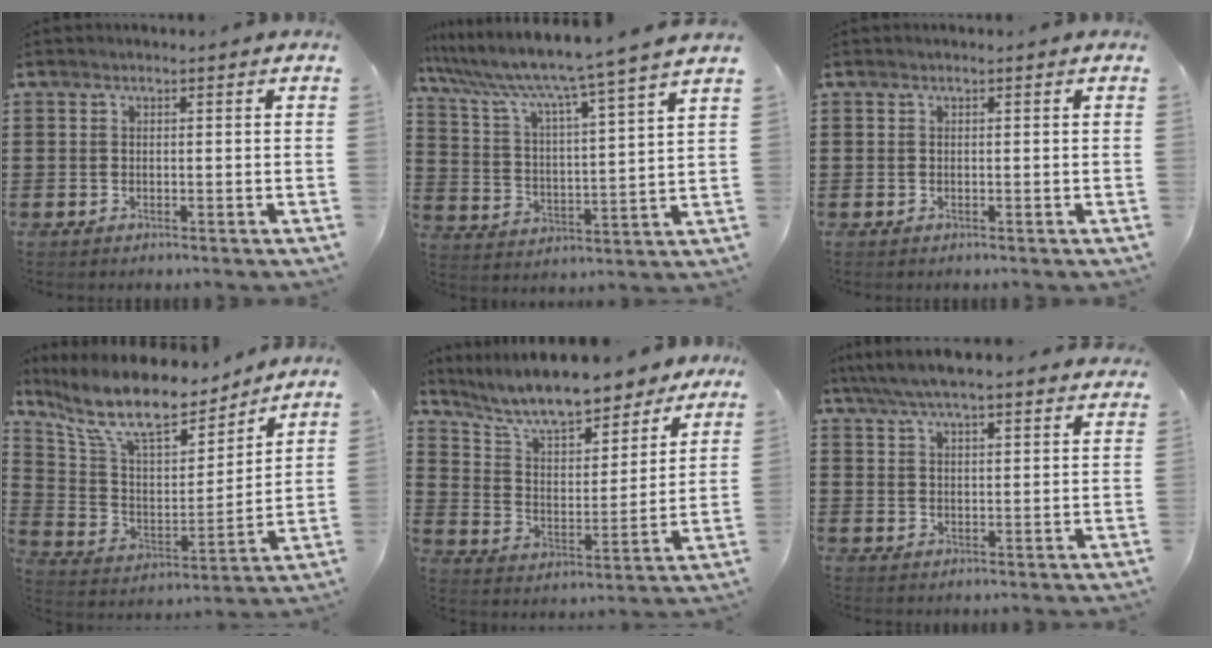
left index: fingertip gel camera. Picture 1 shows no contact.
{"total": 6.9, "force": [6.0, -0.9, 3.3], "torque": [-0.094, -0.055, 0.090]}
{"total": 0.0}
{"total": 11.9, "force": [9.5, 3.3, 6.4], "torque": [-0.157, -0.054, 0.164]}
{"total": 10.0, "force": [8.9, 1.3, 4.2], "torque": [-0.117, -0.050, 0.156]}
{"total": 5.3, "force": [4.9, 0.8, 2.0], "torque": [-0.054, -0.013, 0.088]}